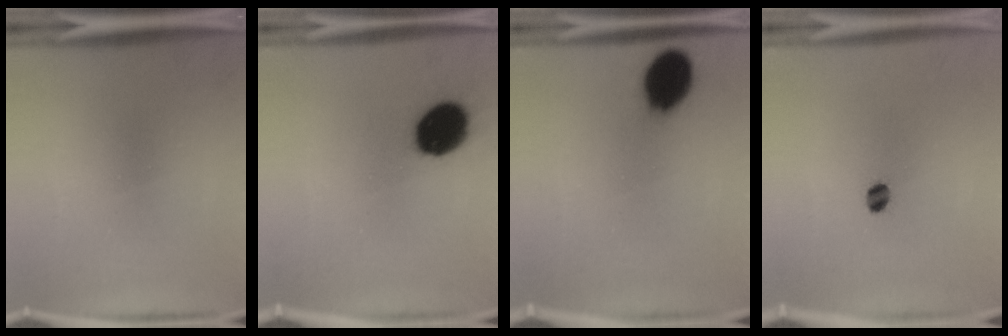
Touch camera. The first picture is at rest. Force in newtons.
{"total": 14.8}
{"total": 11.8}
{"total": 2.8}